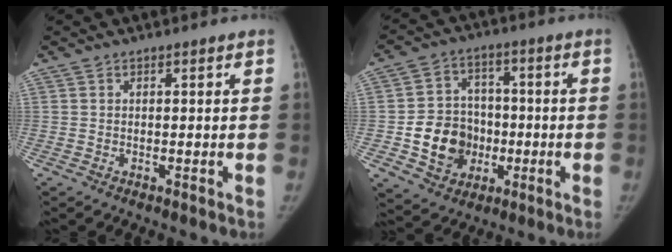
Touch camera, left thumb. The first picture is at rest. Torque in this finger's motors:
{"motor_torque": [0.01, 1.86, 0.70, -0.62, 0.27]}